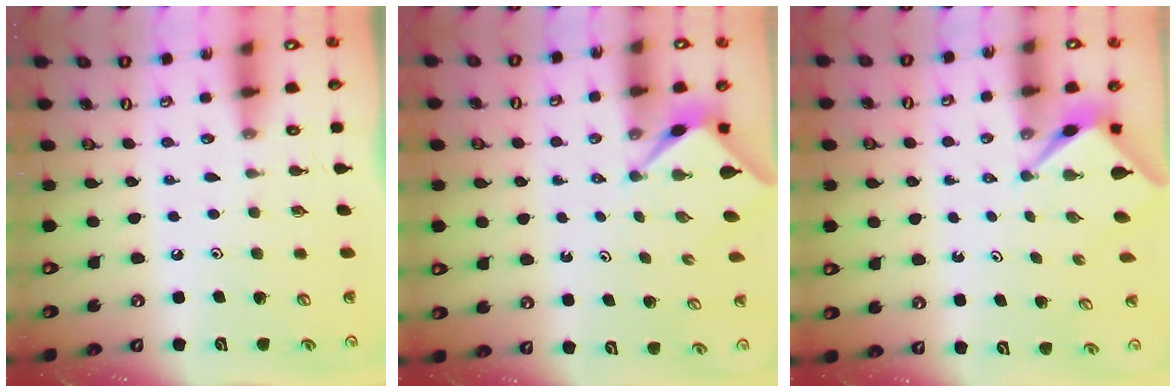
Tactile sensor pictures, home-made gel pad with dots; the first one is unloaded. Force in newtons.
{"total": 2.4, "press": 2.4, "slide": 0.3}
{"total": 2.6, "press": 2.6, "slide": 0.1}